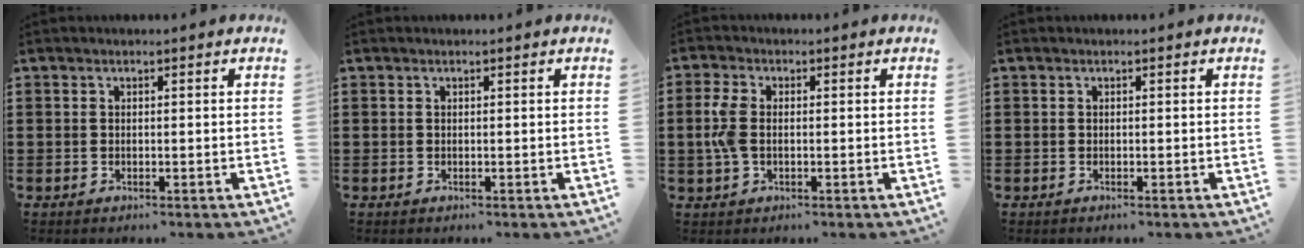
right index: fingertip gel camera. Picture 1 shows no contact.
{"total": 0.0}
{"total": 4.6, "force": [-0.2, 2.6, 3.8], "torque": [-0.111, -0.005, -0.014]}
{"total": 0.0}